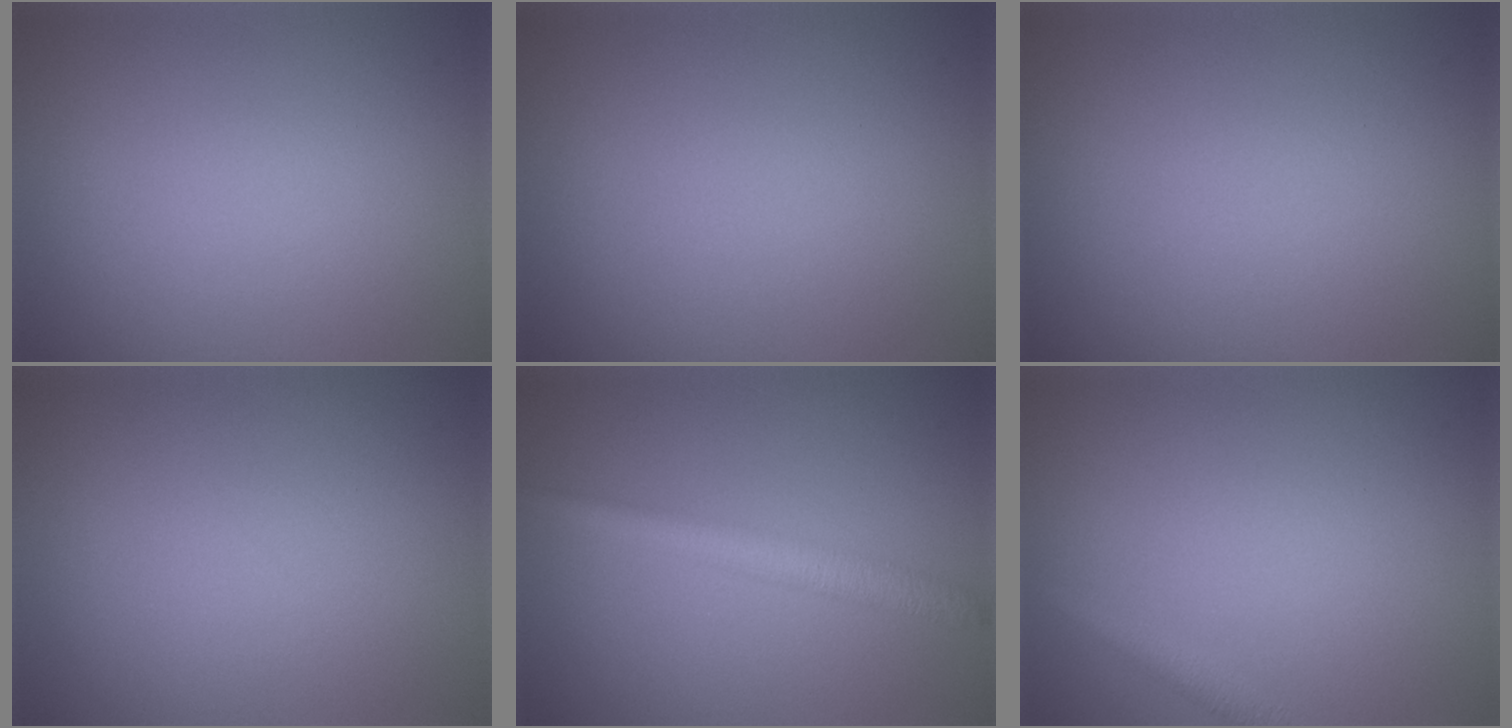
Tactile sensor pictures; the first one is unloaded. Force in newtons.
{"total": 0.0}
{"total": 0.0}
{"total": 0.0}
{"total": 2.9, "press": 2.9, "slide": 0.1}
{"total": 1.8, "press": 1.8, "slide": 0.1}